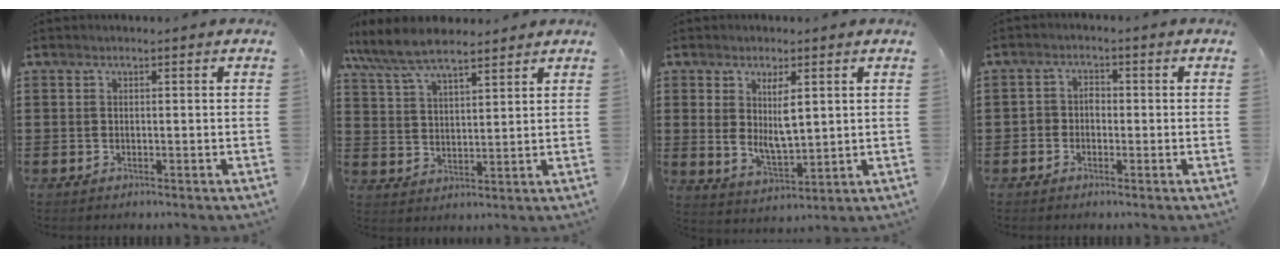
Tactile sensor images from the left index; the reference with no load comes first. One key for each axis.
{"total": 7.4, "fx": 6.4, "fy": 1.9, "fz": 3.3, "tx": -0.085, "ty": -0.017, "tz": 0.116}
{"total": 6.1, "fx": 1.9, "fy": 2.5, "fz": 5.2, "tx": -0.090, "ty": -0.003, "tz": 0.030}
{"total": 2.0, "fx": -0.8, "fy": 1.6, "fz": 0.9, "tx": -0.022, "ty": 0.007, "tz": -0.019}